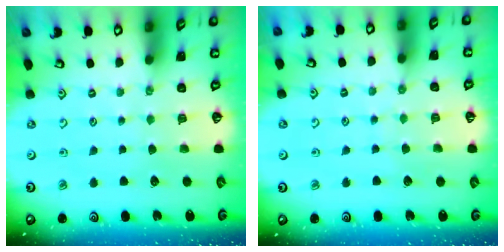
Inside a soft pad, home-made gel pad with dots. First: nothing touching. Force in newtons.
{"total": 4.5, "press": 4.5, "slide": 0.4}